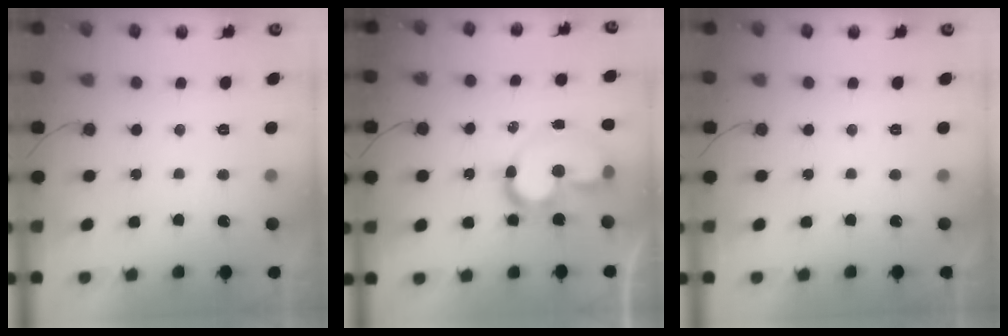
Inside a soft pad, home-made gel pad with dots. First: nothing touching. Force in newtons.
{"total": 11.9, "press": 11.7, "slide": 2.0}
{"total": 1.8, "press": 1.8, "slide": 0.0}